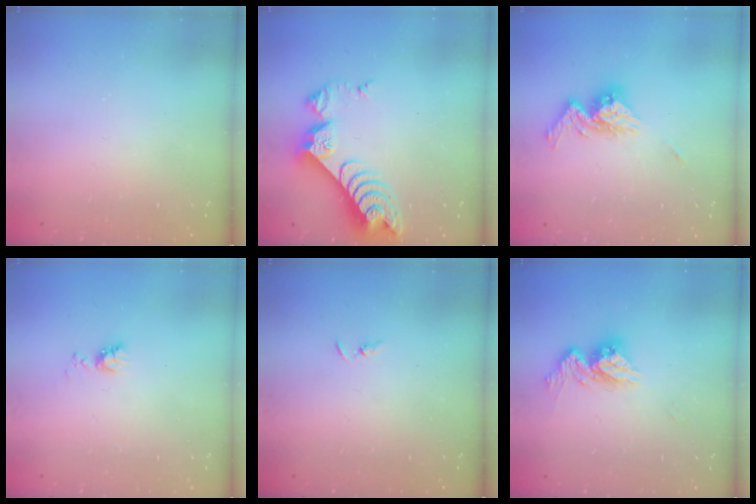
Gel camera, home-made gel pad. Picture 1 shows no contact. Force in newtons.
{"total": 11.0, "press": 11.0, "slide": 1.0}
{"total": 11.2, "press": 11.1, "slide": 0.9}
{"total": 5.7, "press": 5.7, "slide": 0.8}
{"total": 1.3, "press": 1.2, "slide": 0.3}
{"total": 10.7, "press": 10.6, "slide": 1.0}